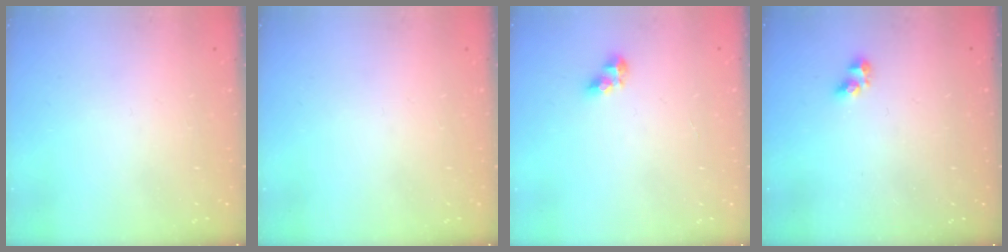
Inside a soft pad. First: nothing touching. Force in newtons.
{"total": 0.0}
{"total": 5.7, "press": 5.7, "slide": 0.6}
{"total": 4.1, "press": 4.1, "slide": 0.4}